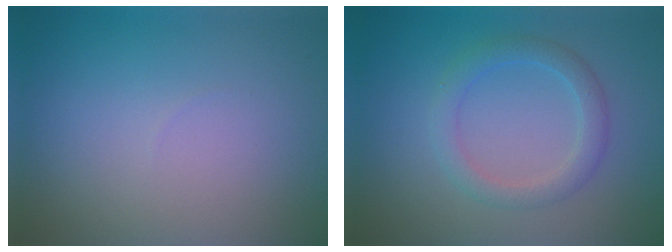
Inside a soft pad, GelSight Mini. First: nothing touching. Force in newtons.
{"total": 2.7, "press": 2.7, "slide": 0.1}